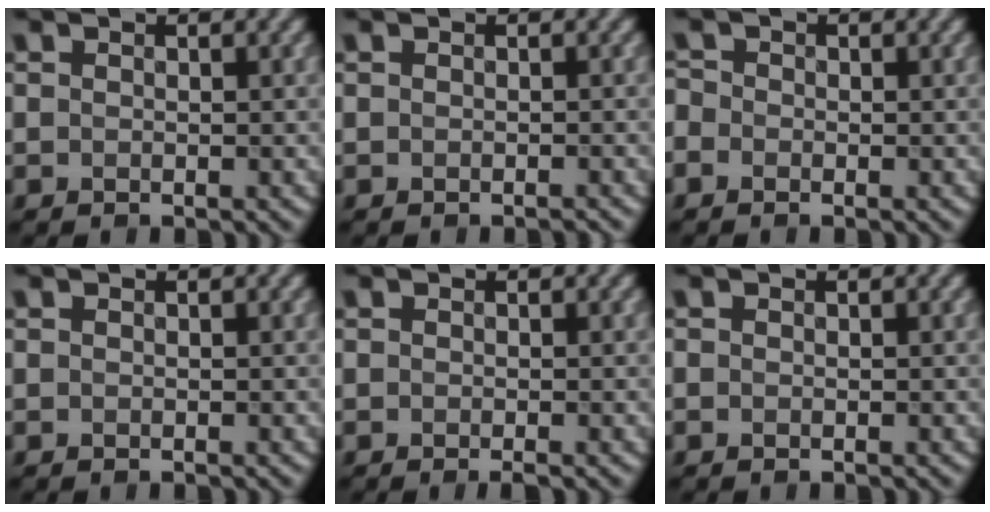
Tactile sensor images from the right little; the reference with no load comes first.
{"total": 0.6, "force": [-0.5, 0.0, 0.3], "torque": [-0.002, 0.003, -0.009]}
{"total": 1.0, "force": [-0.6, 0.8, 0.2], "torque": [-0.003, 0.000, -0.016]}
{"total": 0.0}
{"total": 0.8, "force": [-0.4, 0.1, 0.7], "torque": [-0.012, -0.005, -0.008]}
{"total": 0.0}